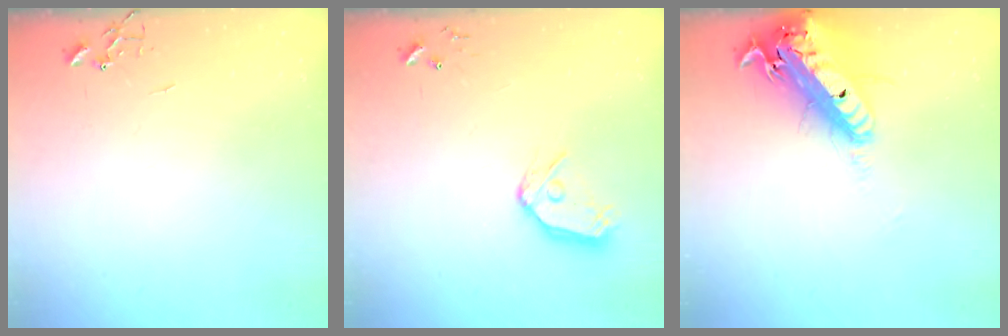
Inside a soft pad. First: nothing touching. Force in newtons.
{"total": 11.3, "press": 11.2, "slide": 1.4}
{"total": 21.6, "press": 21.0, "slide": 5.0}